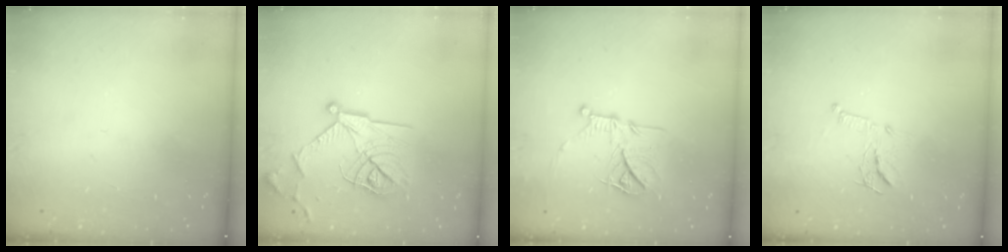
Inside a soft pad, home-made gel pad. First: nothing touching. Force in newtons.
{"total": 18.1, "press": 18.1, "slide": 1.0}
{"total": 14.9, "press": 14.8, "slide": 1.4}
{"total": 9.7, "press": 9.7, "slide": 0.3}